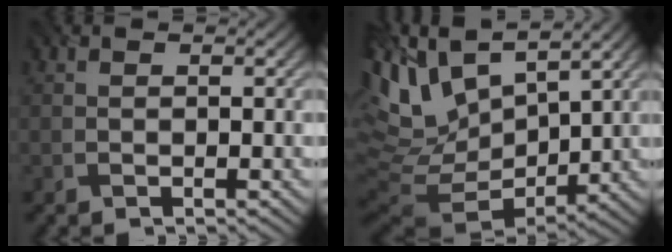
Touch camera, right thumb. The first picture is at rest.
{"total": 13.3, "force": [5.7, 7.0, 9.8], "torque": [-0.241, 0.003, 0.116]}